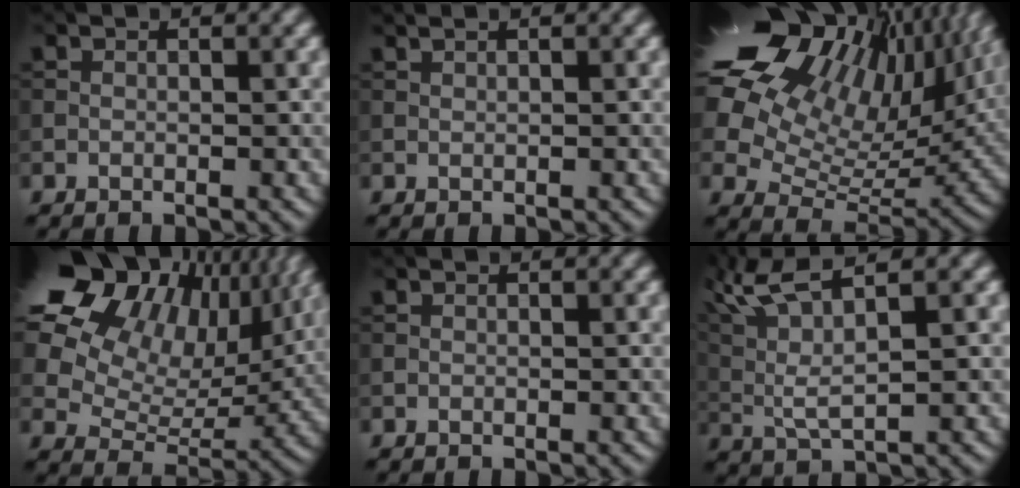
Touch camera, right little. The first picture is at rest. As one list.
[{"total": 1.6, "force": [1.1, 0.6, 1.0], "torque": [-0.013, 0.020, 0.006]}, {"total": 17.7, "force": [8.7, 10.3, 11.5], "torque": [-0.233, 0.058, 0.157]}, {"total": 17.6, "force": [9.9, 10.6, 9.9], "torque": [-0.206, 0.064, 0.175]}, {"total": 0.0}, {"total": 5.4, "force": [3.2, 0.8, 4.3], "torque": [-0.112, 0.020, 0.081]}]